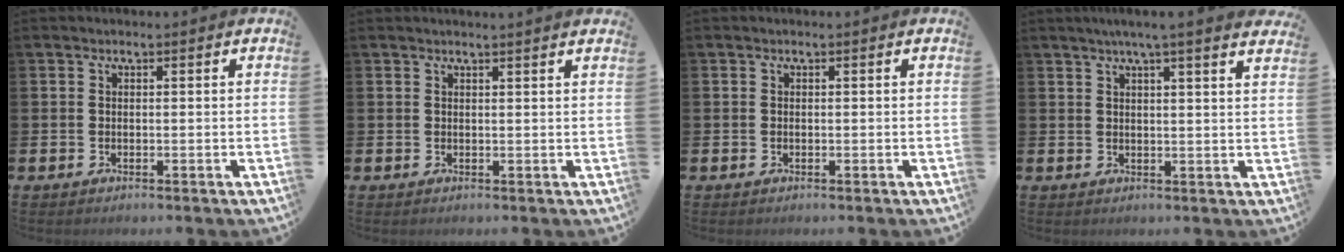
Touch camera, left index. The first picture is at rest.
{"total": 1.0, "force": [1.0, -0.3, 0.2], "torque": [0.001, -0.004, 0.018]}
{"total": 0.0}
{"total": 3.9, "force": [3.5, -0.7, 1.6], "torque": [-0.037, -0.013, 0.062]}